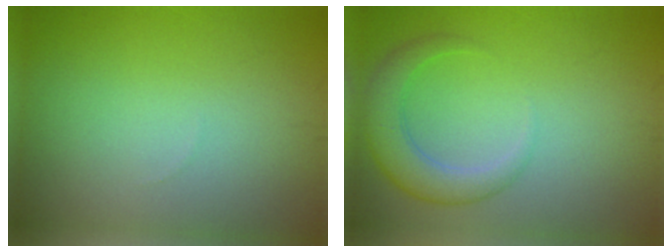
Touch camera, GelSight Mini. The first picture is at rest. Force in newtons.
{"total": 3.8, "press": 3.8, "slide": 0.4}